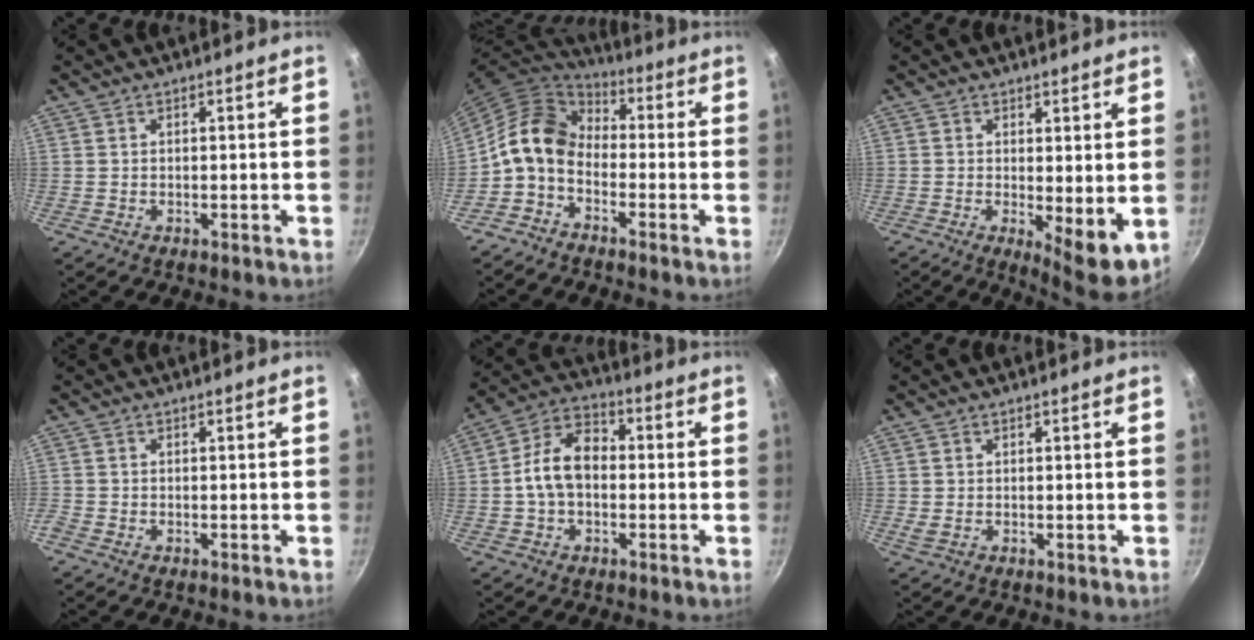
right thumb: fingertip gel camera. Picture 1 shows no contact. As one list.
[{"total": 11.3, "force": [-2.3, 8.1, 7.6], "torque": [-0.129, 0.052, -0.068]}, {"total": 7.5, "force": [0.2, 2.6, 7.0], "torque": [-0.090, -0.025, 0.008]}, {"total": 0.5, "force": [-0.5, 0.1, 0.2], "torque": [-0.009, -0.001, -0.011]}, {"total": 10.4, "force": [-0.6, 7.1, 7.5], "torque": [-0.110, 0.035, -0.027]}, {"total": 0.9, "force": [0.3, 0.4, 0.7], "torque": [-0.013, -0.001, 0.006]}]